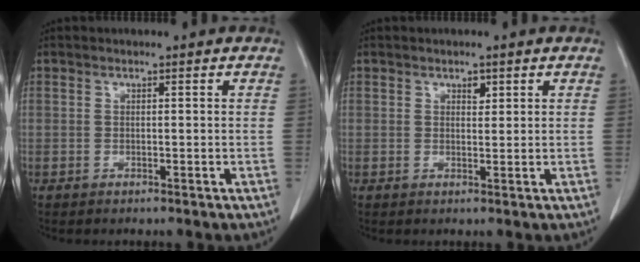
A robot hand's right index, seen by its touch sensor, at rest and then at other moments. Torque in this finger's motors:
{"motor_torque": [0.02, 0.02, 0.00, 0.01]}